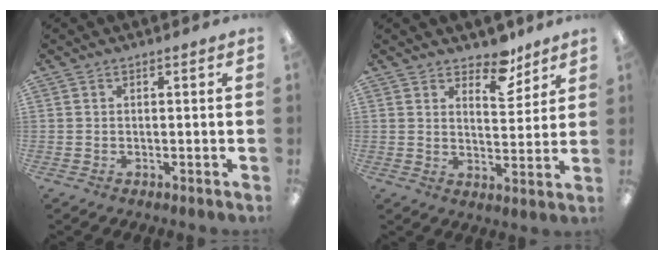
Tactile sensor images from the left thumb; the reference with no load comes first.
{"total": 8.2, "force": [6.7, 3.5, 3.1], "torque": [-0.034, -0.044, 0.116]}